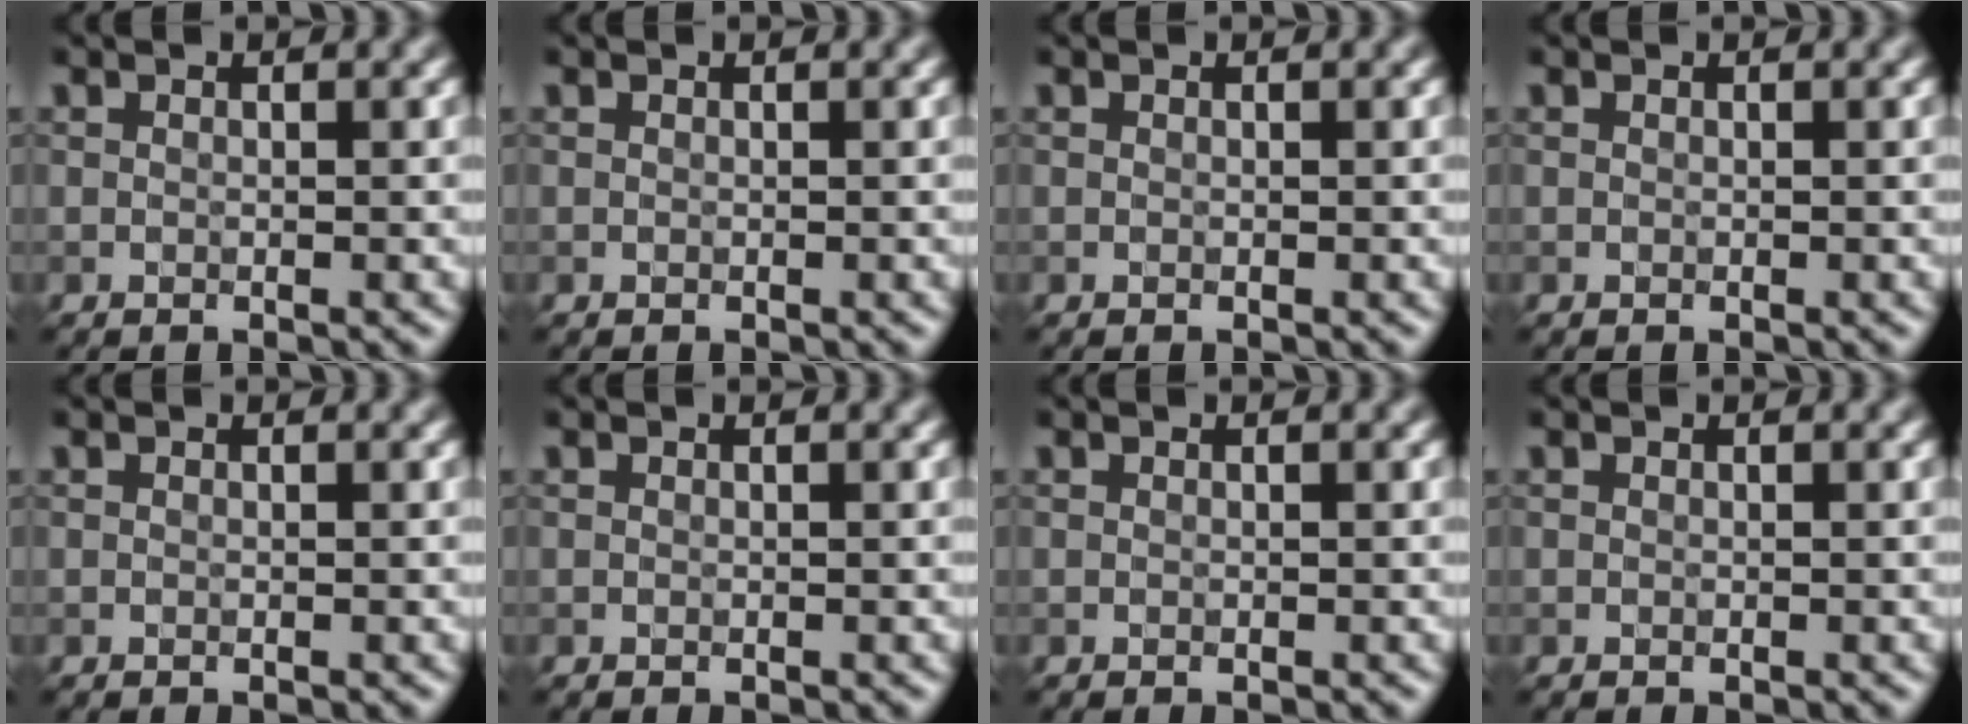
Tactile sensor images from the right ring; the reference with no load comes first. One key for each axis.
{"total": 0.0}
{"total": 0.0}
{"total": 0.0}
{"total": 0.0}
{"total": 0.0}
{"total": 0.0}
{"total": 0.0}